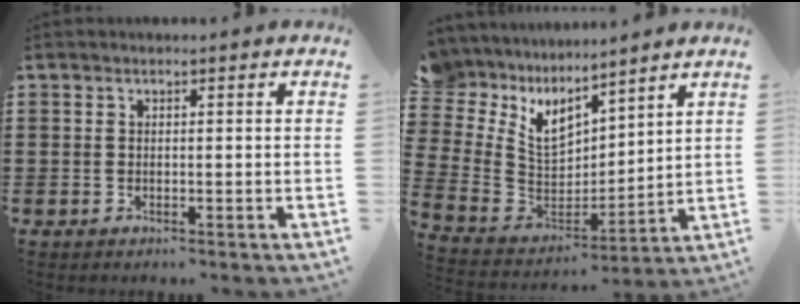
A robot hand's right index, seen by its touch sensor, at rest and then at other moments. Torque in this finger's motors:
{"motor_torque": [-0.49, 1.41, -0.04, -0.03]}